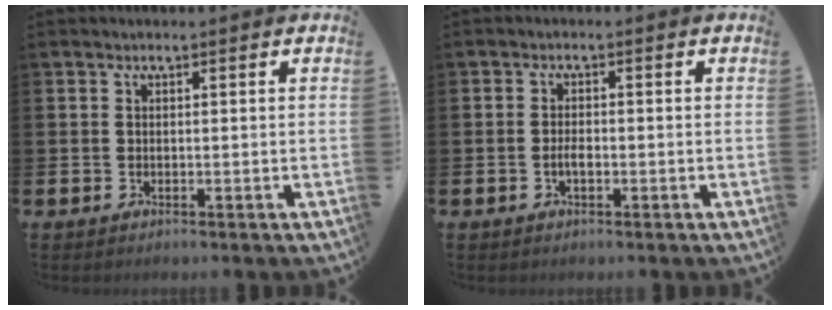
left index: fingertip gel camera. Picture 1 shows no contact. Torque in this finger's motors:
{"motor_torque": [0.42, 0.24, 0.03, 0.02]}